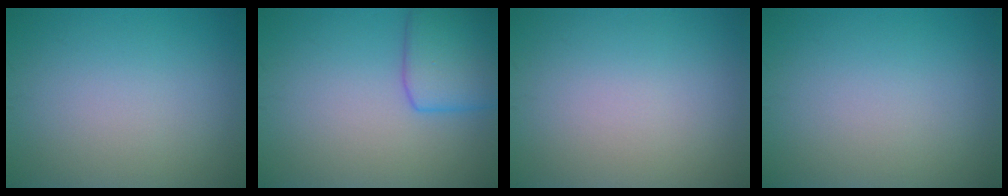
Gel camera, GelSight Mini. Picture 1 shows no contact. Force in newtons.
{"total": 5.0, "press": 5.0, "slide": 0.3}
{"total": 0.0}
{"total": 0.0}